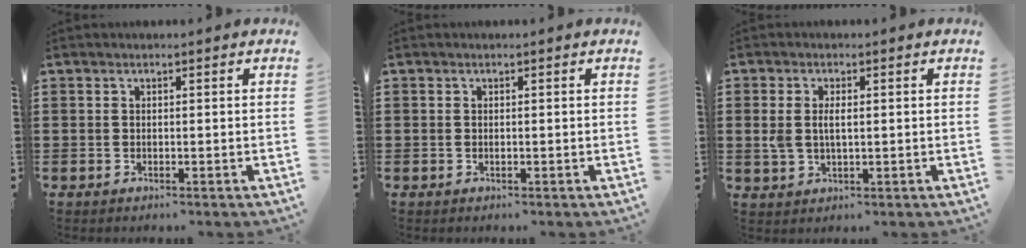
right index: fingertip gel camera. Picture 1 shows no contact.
{"total": 0.0}
{"total": 3.1, "force": [0.3, 1.7, 2.6], "torque": [-0.060, 0.005, 0.001]}